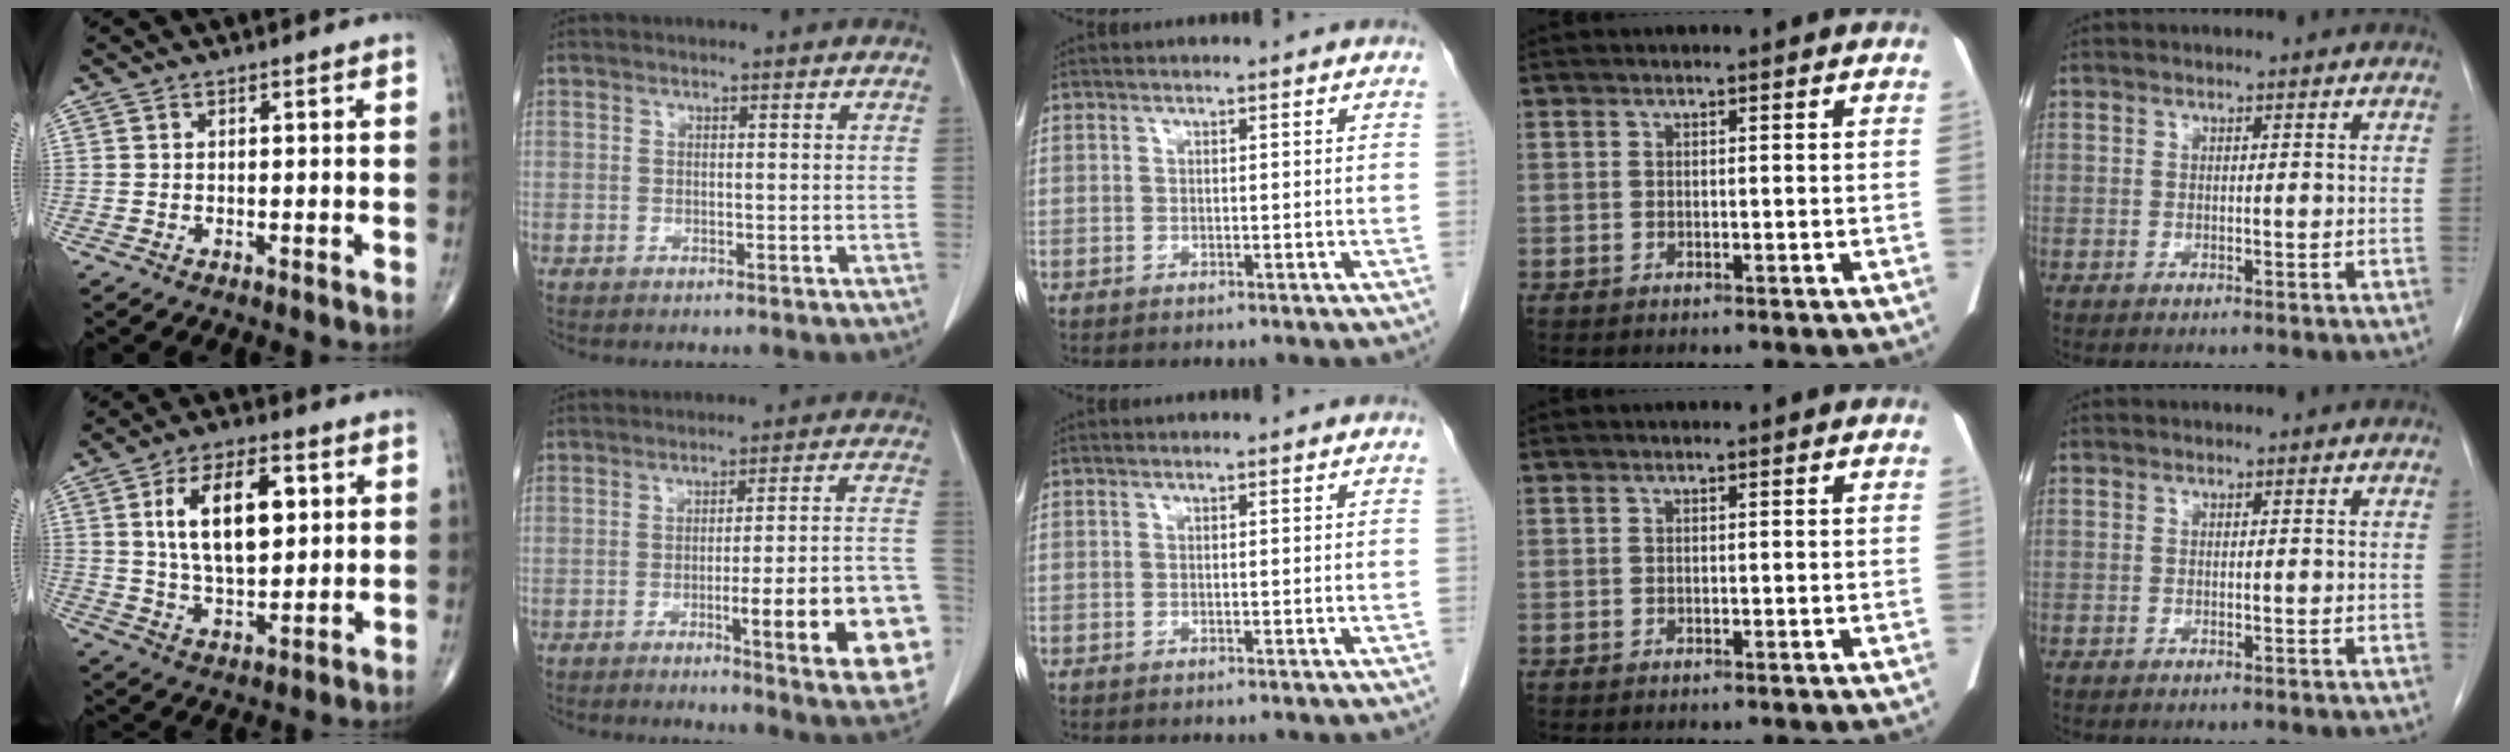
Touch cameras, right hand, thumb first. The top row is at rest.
{"thumb": {"total": 14.7, "force": [3.7, 7.4, 12.1], "torque": [-0.190, -0.008, 0.071]}, "index": {"total": 17.2, "force": [-5.3, 1.7, 16.2], "torque": [-0.130, 0.013, -0.057]}}